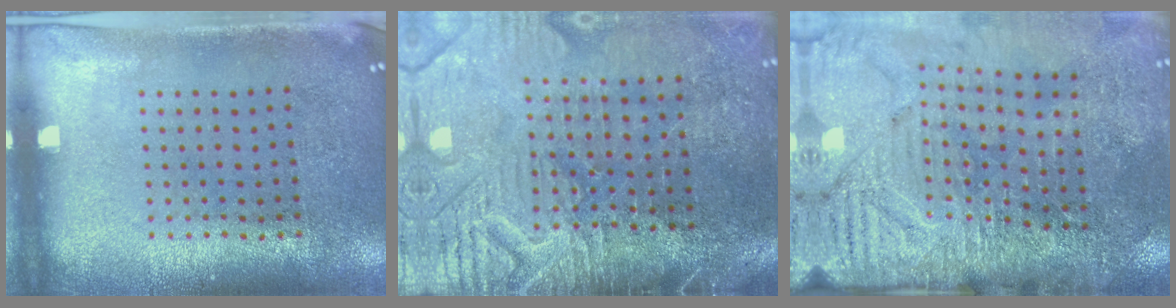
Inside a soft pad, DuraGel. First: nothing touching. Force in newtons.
{"total": 4.4, "press": 4.0, "slide": 2.0}
{"total": 3.6, "press": 3.4, "slide": 1.2}